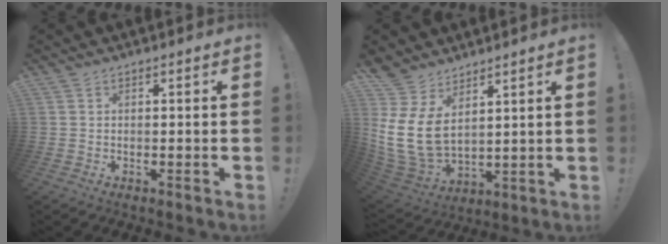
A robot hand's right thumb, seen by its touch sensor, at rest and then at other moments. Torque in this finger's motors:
{"motor_torque": [1.07, 2.44, 0.56, 0.05, 0.18]}